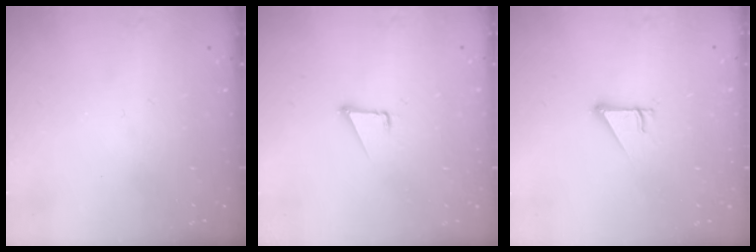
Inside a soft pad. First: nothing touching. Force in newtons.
{"total": 1.7, "press": 1.7, "slide": 0.1}
{"total": 2.5, "press": 2.5, "slide": 0.2}